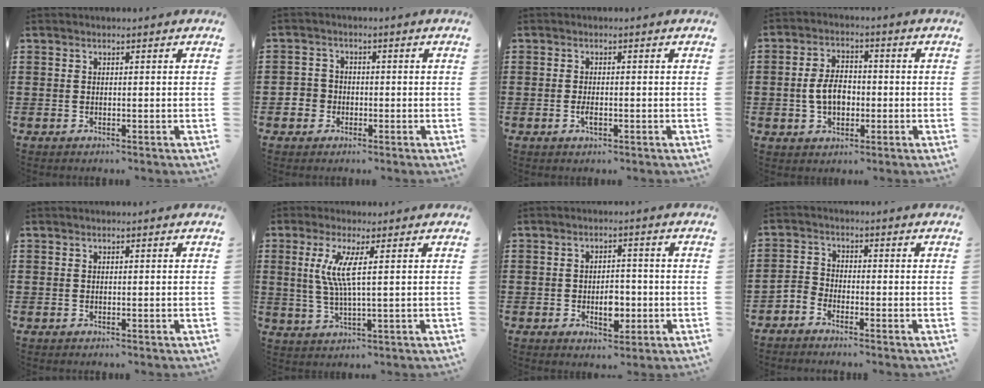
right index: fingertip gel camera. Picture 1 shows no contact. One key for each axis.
{"total": 2.6, "fx": -1.0, "fy": 2.4, "fz": 0.3, "tx": -0.018, "ty": 0.007, "tz": -0.024}
{"total": 1.7, "fx": -0.6, "fy": 0.6, "fz": 1.5, "tx": -0.036, "ty": -0.004, "tz": -0.014}
{"total": 5.7, "fx": -0.8, "fy": 3.6, "fz": 4.3, "tx": -0.089, "ty": 0.002, "tz": -0.022}
{"total": 0.0}
{"total": 6.1, "fx": 1.4, "fy": 0.4, "fz": 5.9, "tx": -0.132, "ty": -0.011, "tz": 0.017}
{"total": 4.4, "fx": -1.2, "fy": 2.6, "fz": 3.3, "tx": -0.053, "ty": 0.003, "tz": -0.022}
{"total": 2.4, "fx": -2.3, "fy": 0.5, "fz": 0.0, "tx": -0.006, "ty": 0.007, "tz": -0.049}